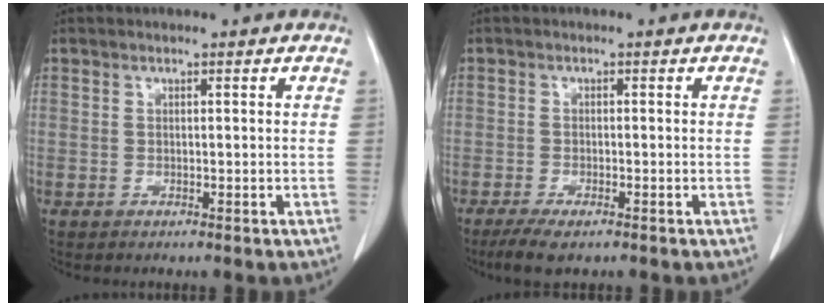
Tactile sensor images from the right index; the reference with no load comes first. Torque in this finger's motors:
{"motor_torque": [0.27, -0.28, 0.05, 0.05]}